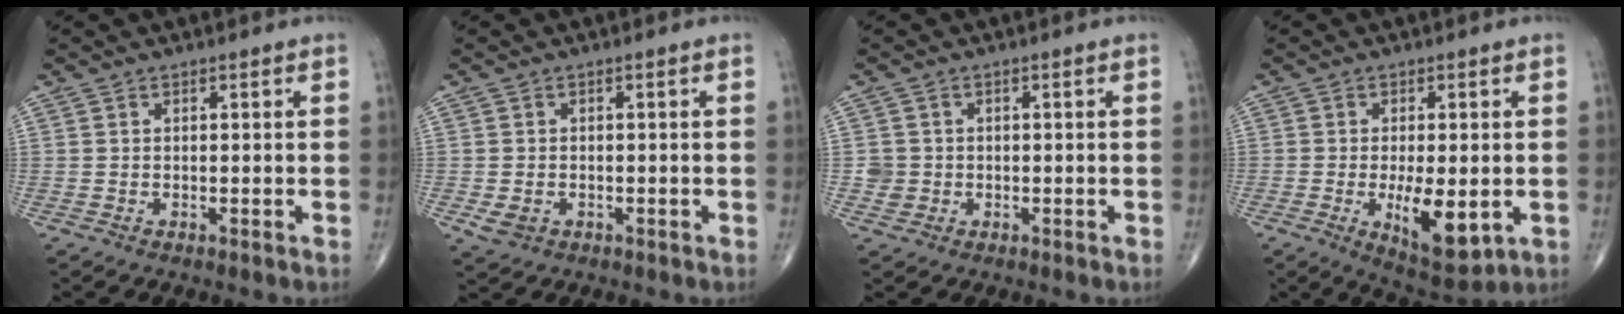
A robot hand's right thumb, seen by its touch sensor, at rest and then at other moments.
{"total": 2.8, "force": [-0.8, 2.2, 1.5], "torque": [-0.024, 0.000, -0.007]}
{"total": 2.4, "force": [-0.2, 2.3, 0.2], "torque": [0.011, 0.007, -0.004]}
{"total": 10.2, "force": [-2.2, 4.2, 9.0], "torque": [-0.130, -0.020, -0.026]}